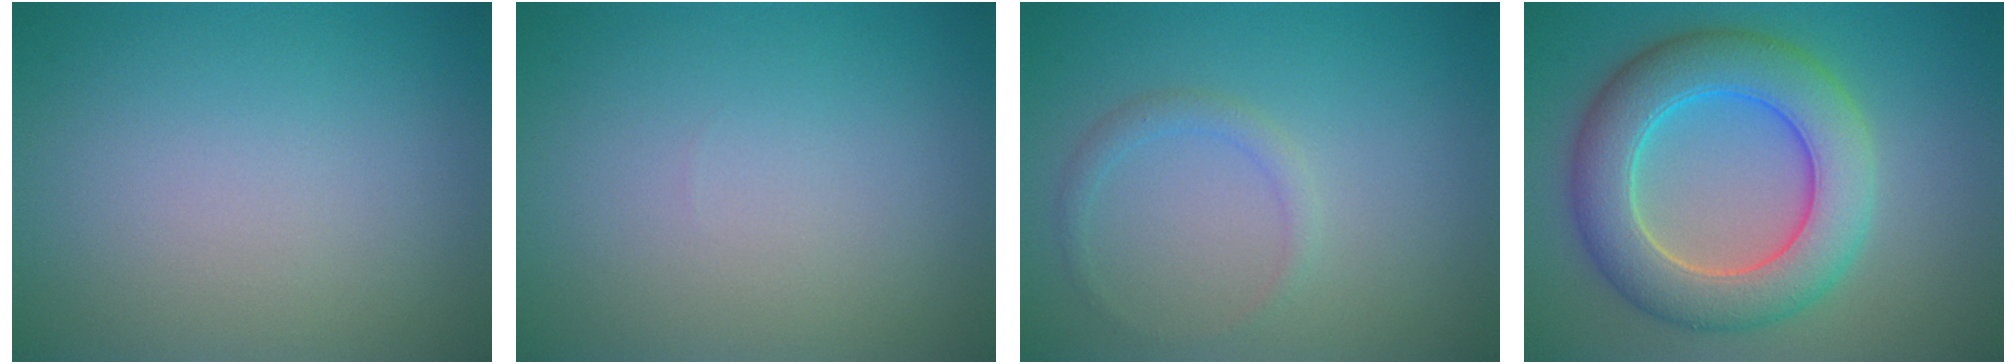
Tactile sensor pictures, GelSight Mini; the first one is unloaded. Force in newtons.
{"total": 0.0}
{"total": 1.2, "press": 1.2, "slide": 0.2}
{"total": 8.3, "press": 8.3, "slide": 0.2}